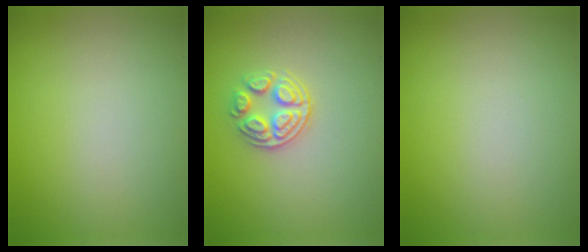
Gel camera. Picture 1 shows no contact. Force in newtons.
{"total": 2.9, "press": 2.6, "slide": 1.3}
{"total": 0.0}